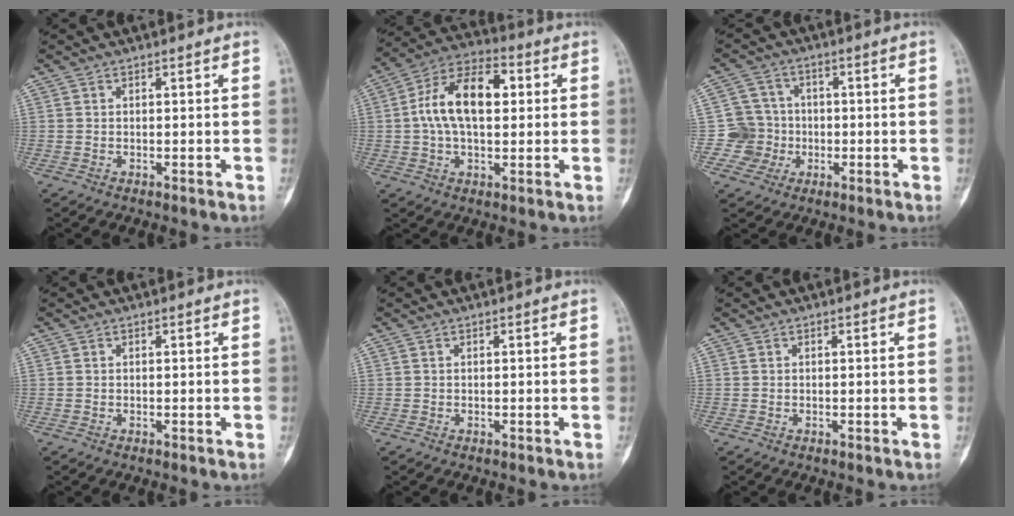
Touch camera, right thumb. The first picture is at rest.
{"total": 14.5, "force": [1.8, 8.2, 11.8], "torque": [-0.203, 0.030, 0.023]}
{"total": 7.1, "force": [-1.4, 7.0, 0.1], "torque": [0.043, 0.020, -0.033]}
{"total": 0.0}
{"total": 0.0}
{"total": 0.0}